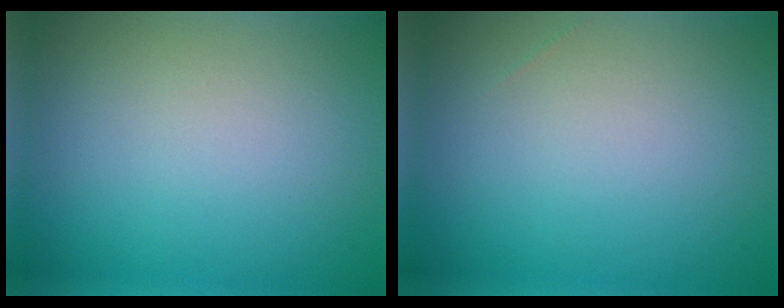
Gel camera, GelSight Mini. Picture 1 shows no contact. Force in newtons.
{"total": 0.0}